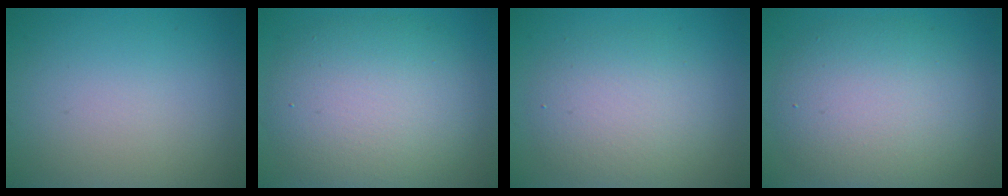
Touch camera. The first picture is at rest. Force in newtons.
{"total": 8.6, "press": 8.5, "slide": 0.9}
{"total": 4.4, "press": 4.4, "slide": 0.0}
{"total": 7.4, "press": 7.4, "slide": 0.3}